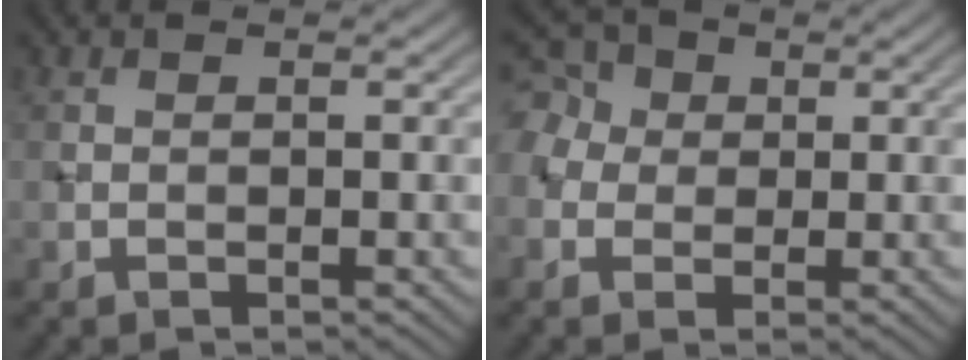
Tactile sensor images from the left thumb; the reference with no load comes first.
{"total": 5.4, "force": [0.9, 4.7, 2.4], "torque": [-0.083, 0.017, 0.002]}